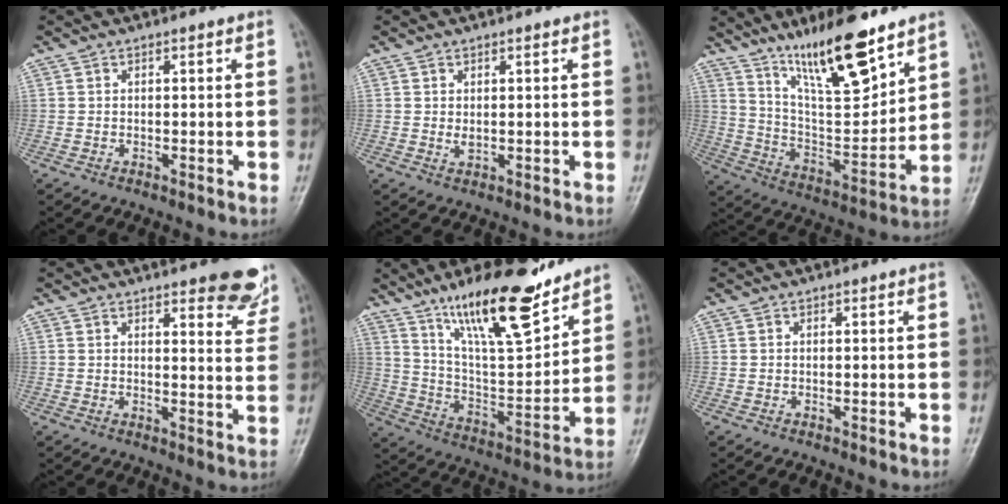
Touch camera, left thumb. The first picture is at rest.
{"total": 2.0, "force": [0.7, 0.9, 1.7], "torque": [-0.025, -0.003, 0.014]}
{"total": 17.8, "force": [12.5, 4.3, 11.9], "torque": [-0.173, -0.076, 0.230]}
{"total": 8.9, "force": [6.7, 2.6, 5.3], "torque": [-0.032, -0.040, 0.074]}
{"total": 20.7, "force": [14.6, 6.0, 13.4], "torque": [-0.181, -0.083, 0.254]}
{"total": 0.0}